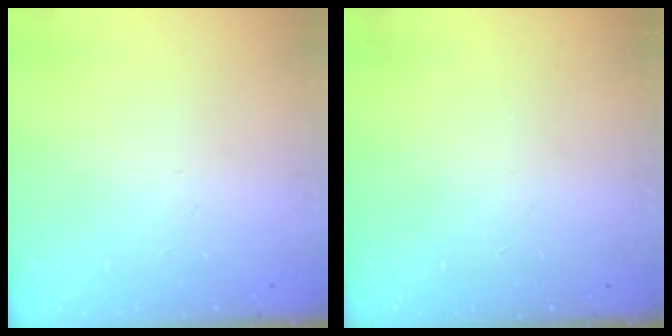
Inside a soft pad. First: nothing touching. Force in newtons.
{"total": 0.0}